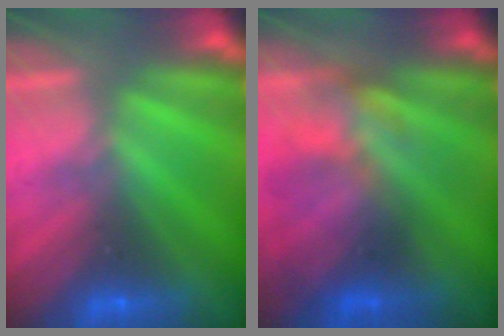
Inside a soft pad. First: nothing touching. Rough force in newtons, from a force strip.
{"total": 3.8}